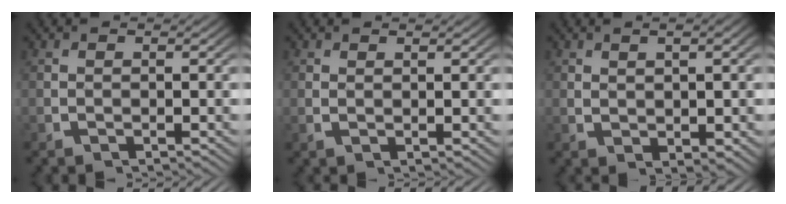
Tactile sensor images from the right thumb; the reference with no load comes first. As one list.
[{"total": 1.0, "force": [0.8, -0.2, 0.6], "torque": [-0.013, -0.003, 0.019]}, {"total": 2.8, "force": [1.1, 1.0, 2.4], "torque": [-0.032, 0.002, 0.027]}]